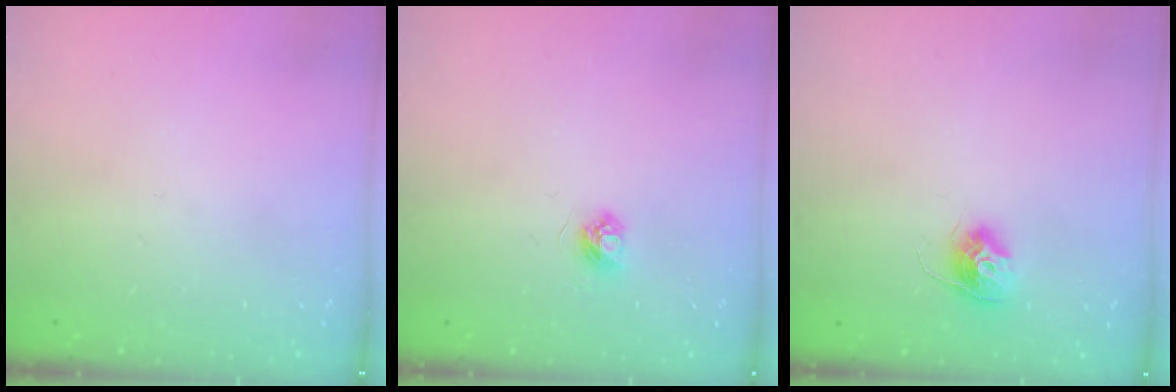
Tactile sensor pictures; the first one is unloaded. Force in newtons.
{"total": 3.6, "press": 3.6, "slide": 0.5}
{"total": 10.2, "press": 10.1, "slide": 0.7}